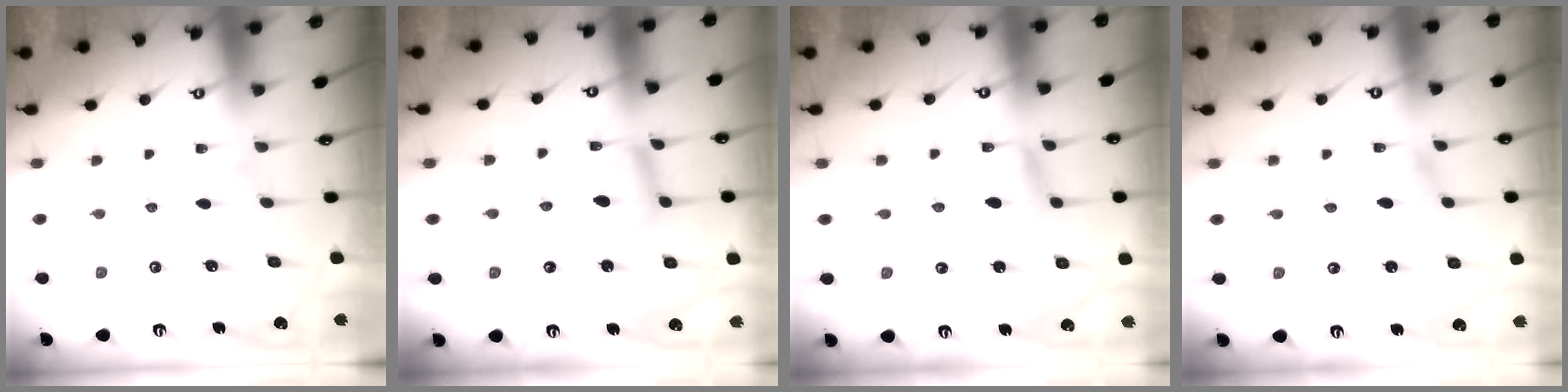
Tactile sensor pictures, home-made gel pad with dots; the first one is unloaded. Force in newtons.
{"total": 8.5, "press": 8.5, "slide": 0.6}
{"total": 3.1, "press": 3.1, "slide": 0.2}
{"total": 1.5, "press": 1.5, "slide": 0.2}